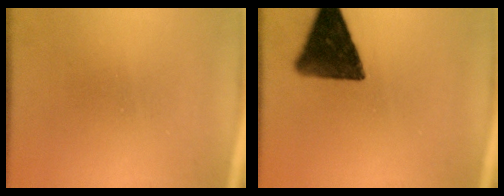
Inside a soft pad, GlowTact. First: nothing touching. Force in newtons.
{"total": 12.1}